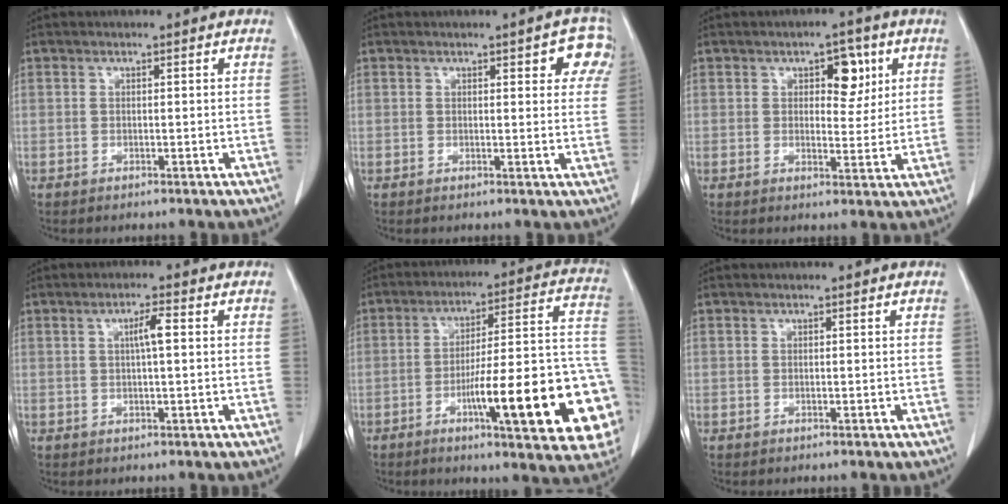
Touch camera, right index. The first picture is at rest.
{"total": 4.9, "force": [2.3, 1.8, 3.9], "torque": [-0.027, 0.007, 0.018]}
{"total": 5.3, "force": [2.2, 2.8, 4.0], "torque": [-0.049, 0.006, 0.030]}
{"total": 2.9, "force": [0.5, 0.1, 2.9], "torque": [-0.051, 0.003, 0.008]}
{"total": 22.9, "force": [-7.3, 2.6, 21.6], "torque": [-0.207, 0.015, -0.097]}
{"total": 0.0}